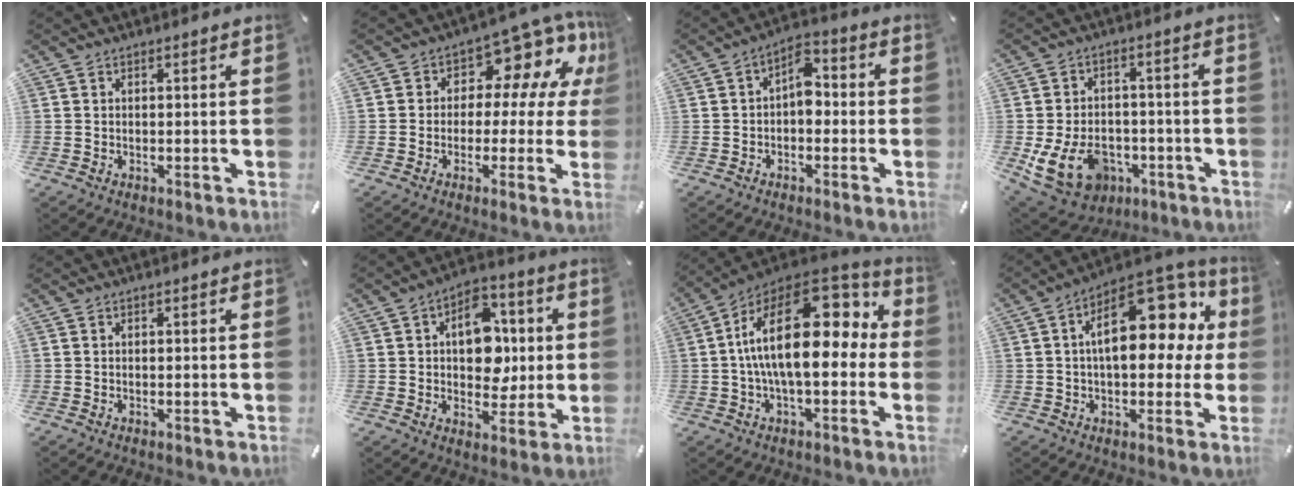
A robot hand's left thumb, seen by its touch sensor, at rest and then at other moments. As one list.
[{"total": 9.1, "force": [4.6, 6.1, 4.9], "torque": [-0.069, -0.043, 0.082]}, {"total": 6.2, "force": [-1.0, 4.1, 4.6], "torque": [-0.069, 0.013, -0.021]}, {"total": 13.2, "force": [-4.7, 9.9, 7.3], "torque": [-0.161, 0.020, -0.079]}, {"total": 0.0}, {"total": 12.5, "force": [1.4, 9.4, 8.2], "torque": [-0.101, 0.004, 0.025]}, {"total": 22.1, "force": [2.9, 10.8, 19.0], "torque": [-0.337, -0.024, 0.051]}, {"total": 19.3, "force": [5.4, 10.7, 15.2], "torque": [-0.205, -0.029, 0.092]}]